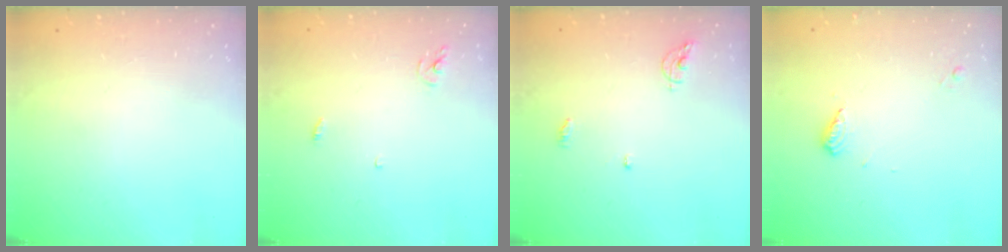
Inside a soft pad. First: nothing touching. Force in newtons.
{"total": 3.3, "press": 3.2, "slide": 0.3}
{"total": 6.3, "press": 6.3, "slide": 0.2}
{"total": 6.4, "press": 6.4, "slide": 0.7}